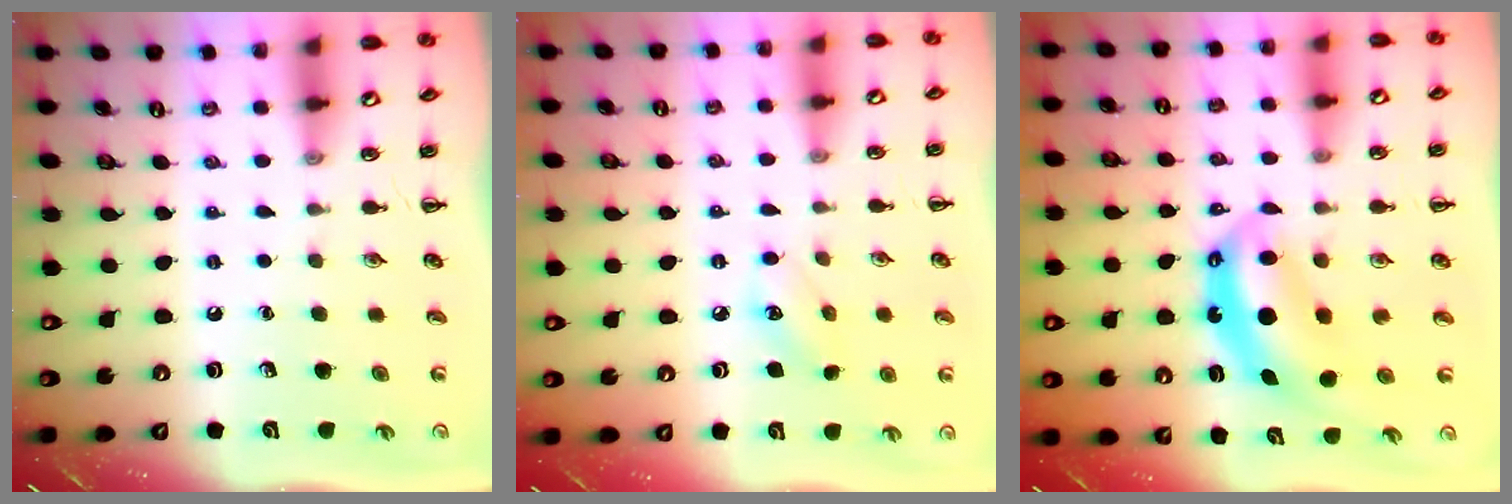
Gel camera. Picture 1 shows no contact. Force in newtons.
{"total": 6.3, "press": 6.2, "slide": 1.4}
{"total": 7.0, "press": 6.9, "slide": 1.4}